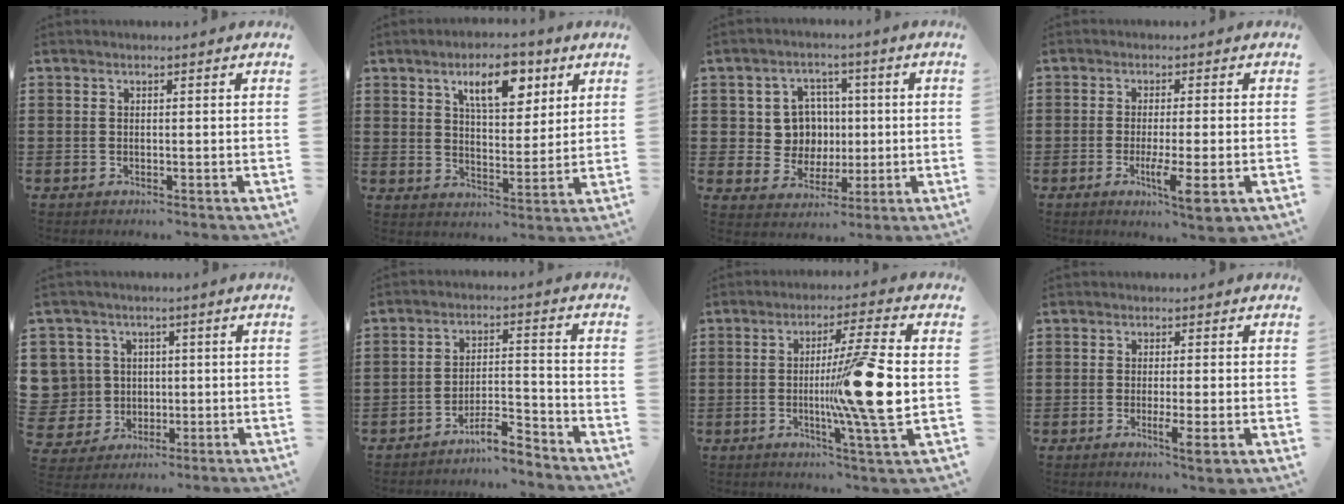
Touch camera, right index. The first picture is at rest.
{"total": 8.2, "force": [4.7, 3.5, 5.8], "torque": [-0.097, -0.002, 0.077]}
{"total": 7.1, "force": [0.9, 6.5, 2.8], "torque": [-0.075, 0.014, 0.019]}
{"total": 6.2, "force": [-2.3, 0.2, 5.8], "torque": [-0.112, -0.025, -0.041]}
{"total": 8.0, "force": [1.3, 7.7, 1.7], "torque": [-0.091, 0.012, 0.027]}
{"total": 5.6, "force": [-5.1, 0.6, 2.1], "torque": [-0.046, 0.003, -0.102]}
{"total": 13.3, "force": [-0.4, 0.2, 13.3], "torque": [-0.199, -0.020, -0.021]}
{"total": 3.7, "force": [-1.1, 0.1, 3.5], "torque": [-0.065, -0.015, -0.019]}